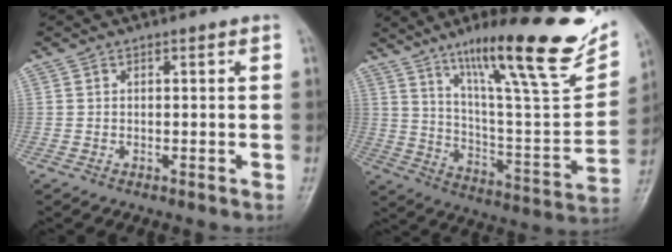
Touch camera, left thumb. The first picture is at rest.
{"total": 27.7, "force": [17.5, 5.2, 20.9], "torque": [-0.288, -0.066, 0.285]}